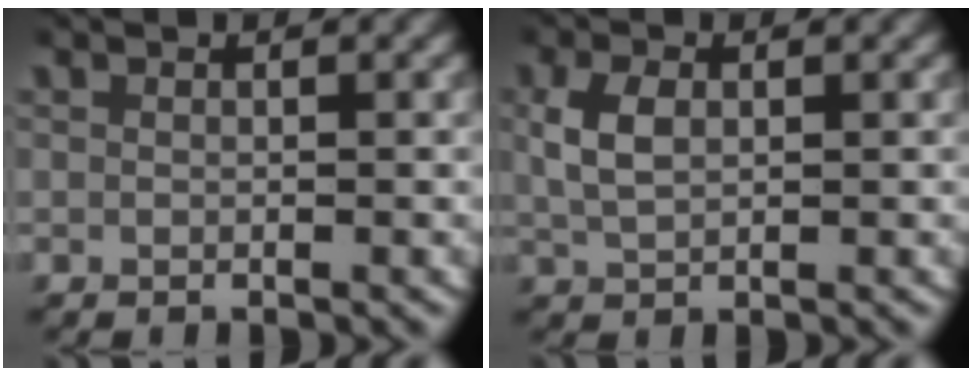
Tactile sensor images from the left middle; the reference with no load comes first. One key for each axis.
{"total": 2.7, "fx": 0.5, "fy": 1.7, "fz": 2.0, "tx": -0.049, "ty": 0.001, "tz": 0.014}